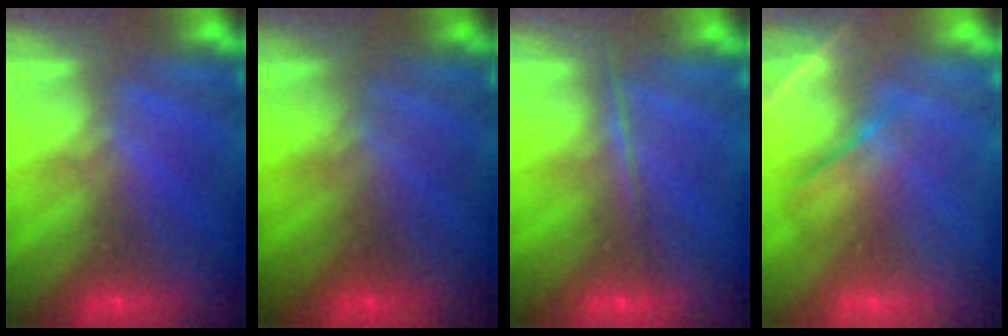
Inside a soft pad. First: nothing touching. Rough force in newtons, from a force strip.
{"total": 1.8}
{"total": 1.7}
{"total": 4.1}